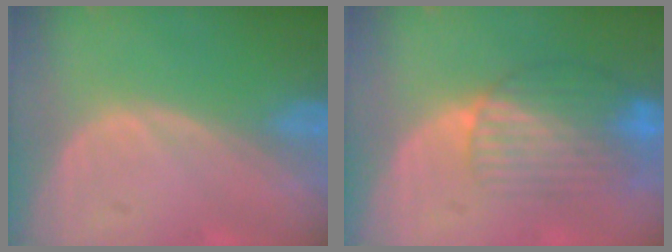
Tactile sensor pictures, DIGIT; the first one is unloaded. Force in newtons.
{"total": 8.2, "press": 7.4, "slide": 3.5}